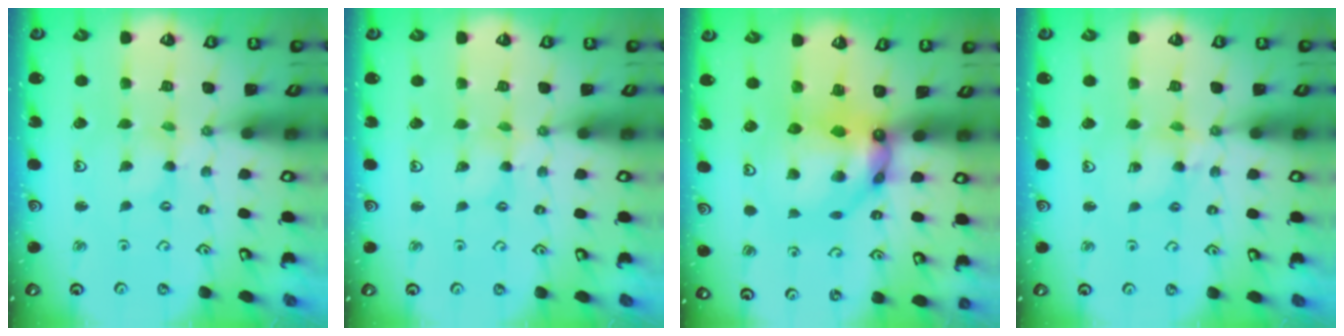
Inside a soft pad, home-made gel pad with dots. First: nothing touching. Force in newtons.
{"total": 1.2, "press": 1.2, "slide": 0.1}
{"total": 12.6, "press": 12.6, "slide": 1.1}
{"total": 5.6, "press": 5.6, "slide": 0.5}